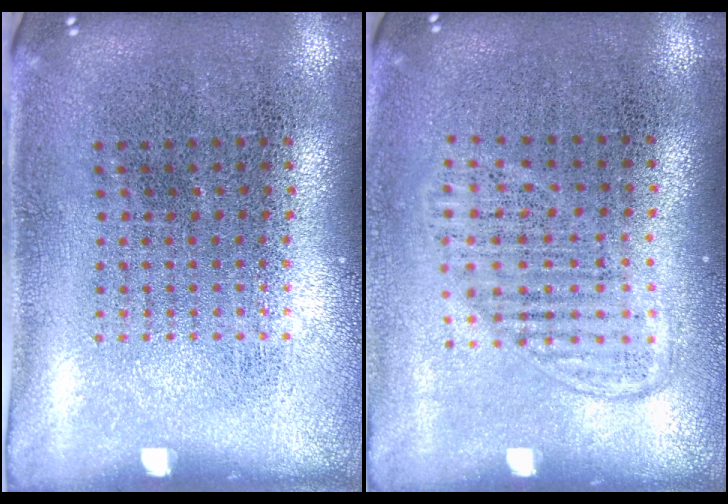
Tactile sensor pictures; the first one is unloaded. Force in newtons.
{"total": 1.3, "press": 1.2, "slide": 0.6}